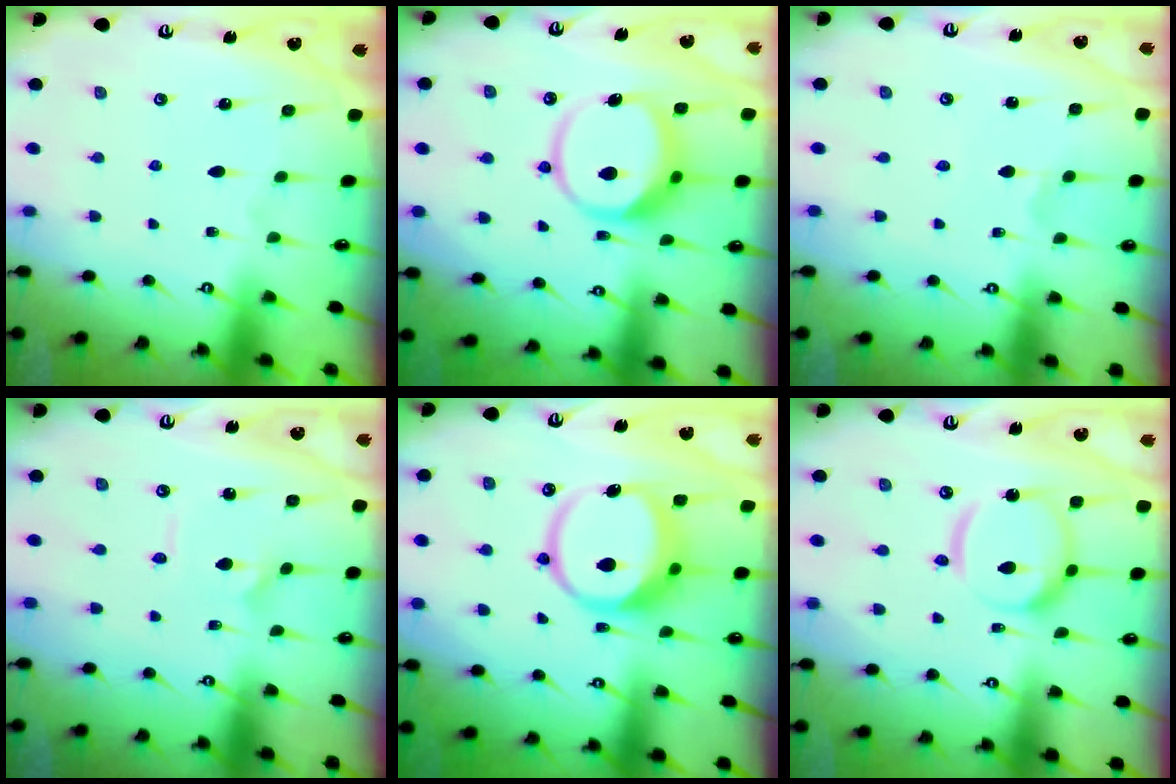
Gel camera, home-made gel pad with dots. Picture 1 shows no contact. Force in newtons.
{"total": 11.6, "press": 11.5, "slide": 1.5}
{"total": 0.7, "press": 0.7, "slide": 0.1}
{"total": 1.6, "press": 1.6, "slide": 0.1}
{"total": 10.9, "press": 10.7, "slide": 1.9}
{"total": 15.5, "press": 15.4, "slide": 1.5}